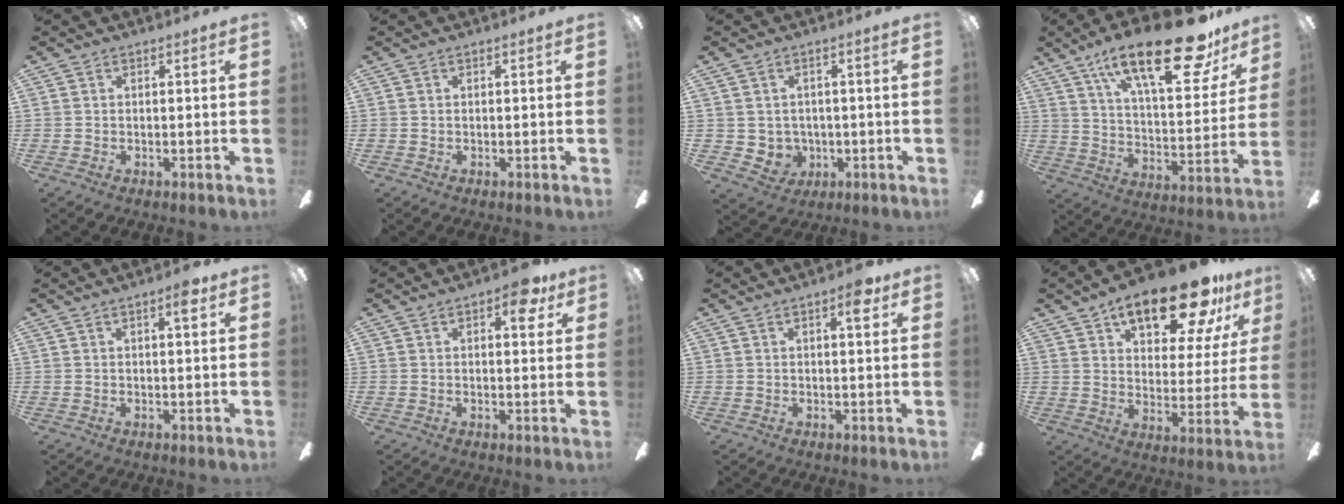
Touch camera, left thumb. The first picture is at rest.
{"total": 0.0}
{"total": 4.1, "force": [1.1, 3.9, 0.6], "torque": [-0.024, -0.008, 0.021]}
{"total": 26.5, "force": [17.2, 8.9, 18.1], "torque": [-0.275, -0.100, 0.277]}
{"total": 3.8, "force": [2.1, 0.8, 3.1], "torque": [-0.041, -0.005, 0.029]}
{"total": 6.9, "force": [3.5, 3.0, 5.1], "torque": [-0.050, -0.014, 0.050]}
{"total": 4.7, "force": [2.6, 1.4, 3.7], "torque": [-0.047, -0.007, 0.036]}
{"total": 19.7, "force": [13.0, 8.0, 12.5], "torque": [-0.177, -0.072, 0.210]}